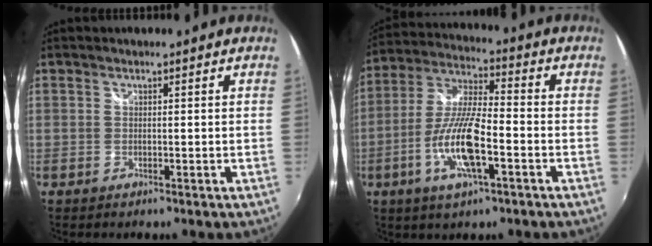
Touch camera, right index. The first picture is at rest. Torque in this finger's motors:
{"motor_torque": [2.14, 0.00, 1.05, 0.21]}